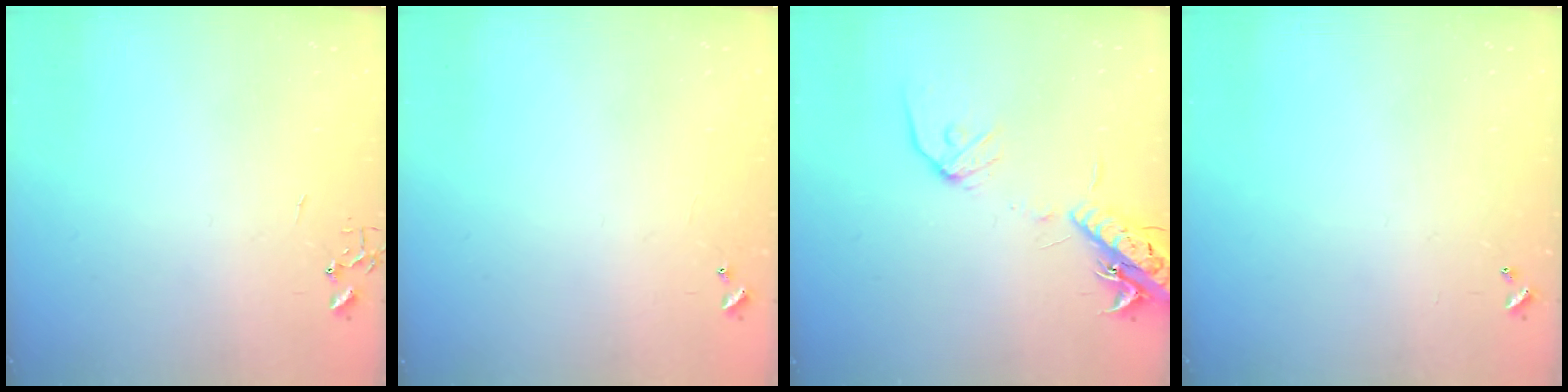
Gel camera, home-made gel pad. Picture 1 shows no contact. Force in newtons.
{"total": 5.0, "press": 5.0, "slide": 0.6}
{"total": 15.1, "press": 14.7, "slide": 3.3}
{"total": 0.0}